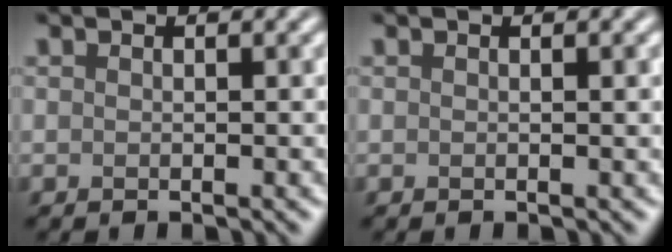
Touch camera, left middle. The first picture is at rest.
{"total": 0.5, "force": [0.1, 0.1, 0.5], "torque": [-0.005, 0.002, -0.001]}